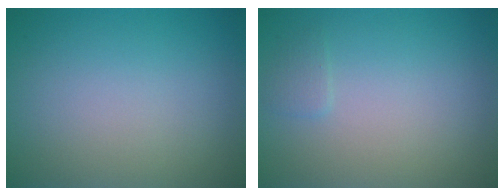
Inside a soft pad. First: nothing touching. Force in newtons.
{"total": 0.8, "press": 0.8, "slide": 0.0}